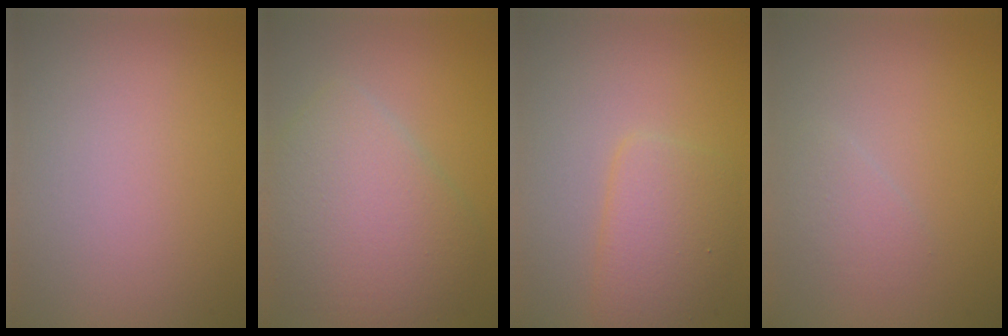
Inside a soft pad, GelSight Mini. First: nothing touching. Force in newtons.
{"total": 6.4, "press": 6.4, "slide": 0.3}
{"total": 3.2, "press": 3.2, "slide": 0.1}
{"total": 1.4, "press": 1.4, "slide": 0.0}